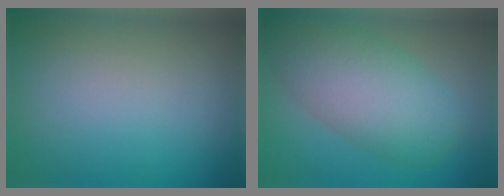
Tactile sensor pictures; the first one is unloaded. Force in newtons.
{"total": 7.9, "press": 7.9, "slide": 0.2}